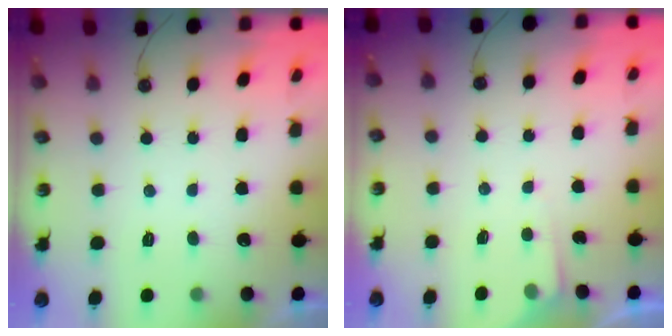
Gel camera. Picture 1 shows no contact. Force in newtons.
{"total": 3.4, "press": 3.4, "slide": 0.4}